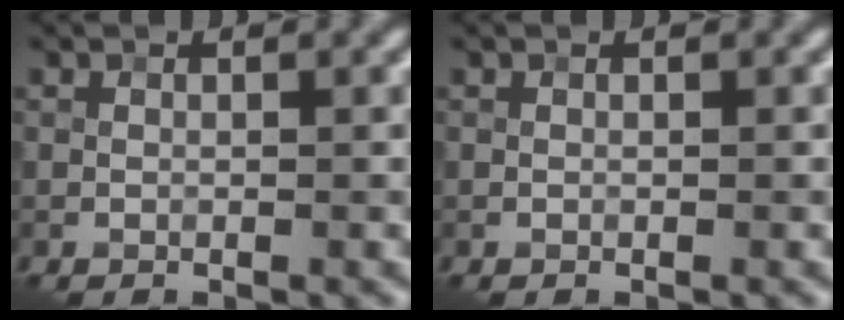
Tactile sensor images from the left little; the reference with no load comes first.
{"total": 0.0}